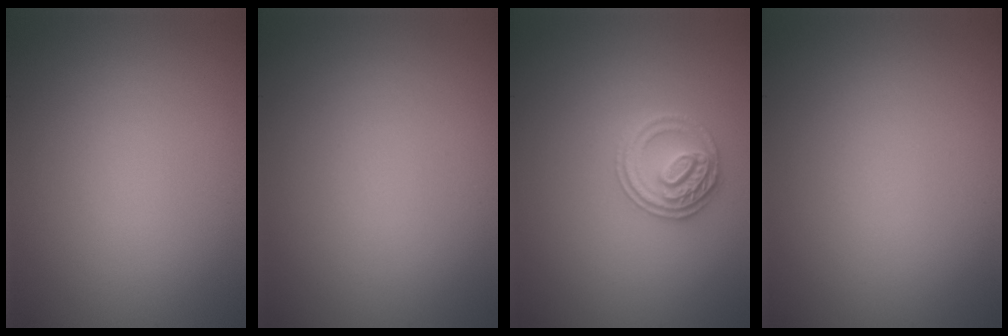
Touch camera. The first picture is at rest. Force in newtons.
{"total": 0.0}
{"total": 2.7, "press": 2.7, "slide": 0.6}
{"total": 0.0}